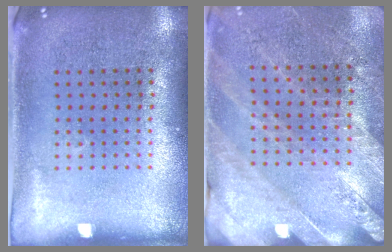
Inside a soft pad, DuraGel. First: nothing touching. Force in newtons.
{"total": 2.4, "press": 2.4, "slide": 0.6}